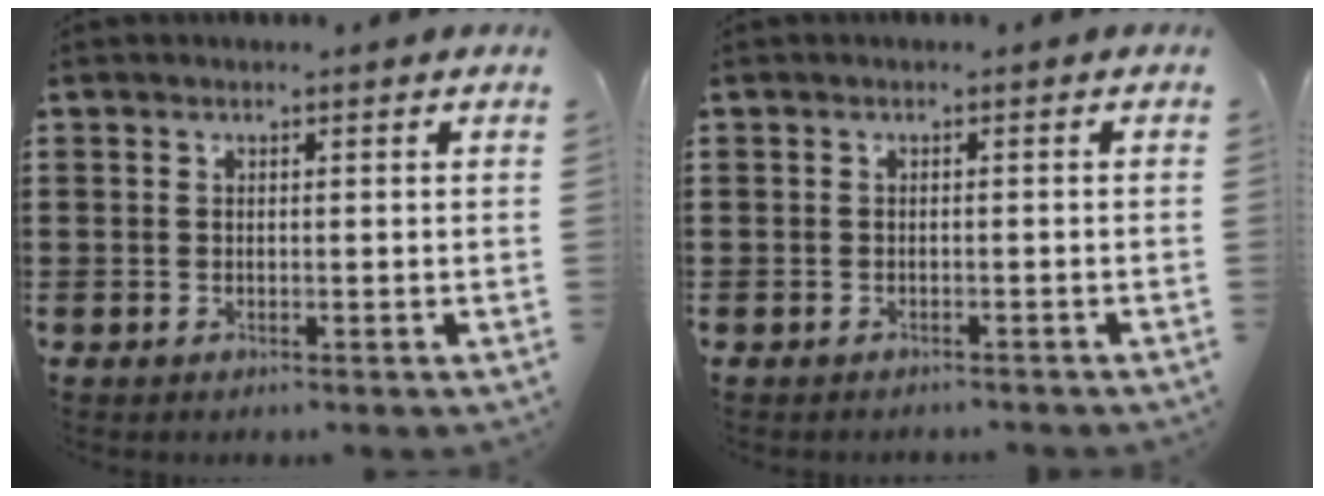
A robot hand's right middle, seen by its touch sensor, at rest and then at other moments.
{"total": 0.6, "force": [-0.6, 0.1, 0.0], "torque": [-0.002, 0.000, -0.013]}